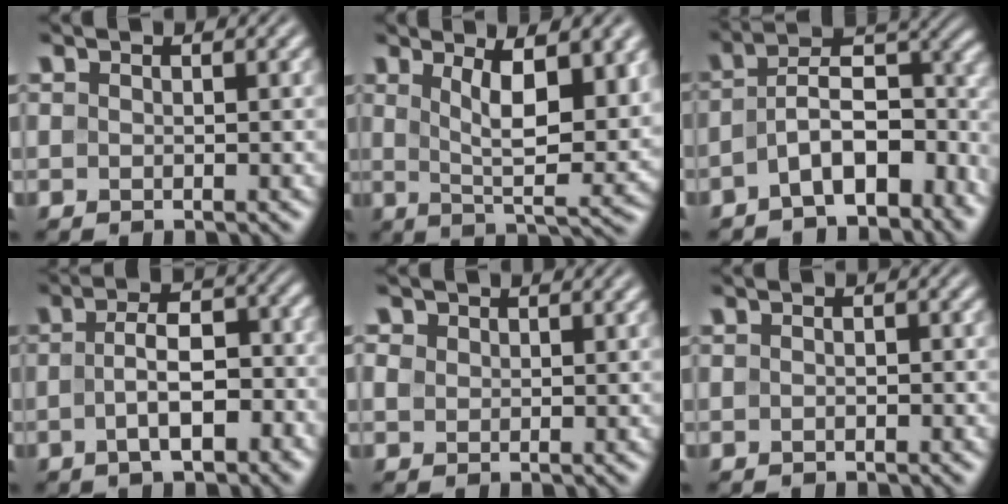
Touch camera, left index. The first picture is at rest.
{"total": 9.2, "force": [2.8, 3.3, 8.1], "torque": [-0.131, -0.008, 0.050]}
{"total": 8.2, "force": [-3.5, 4.4, 5.9], "torque": [-0.074, 0.005, -0.068]}
{"total": 6.7, "force": [-1.9, 2.9, 5.6], "torque": [-0.086, 0.005, -0.033]}
{"total": 1.5, "force": [0.9, 1.2, 0.2], "torque": [-0.004, 0.005, 0.007]}
{"total": 0.5, "force": [-0.3, 0.2, 0.3], "torque": [-0.004, 0.001, -0.005]}